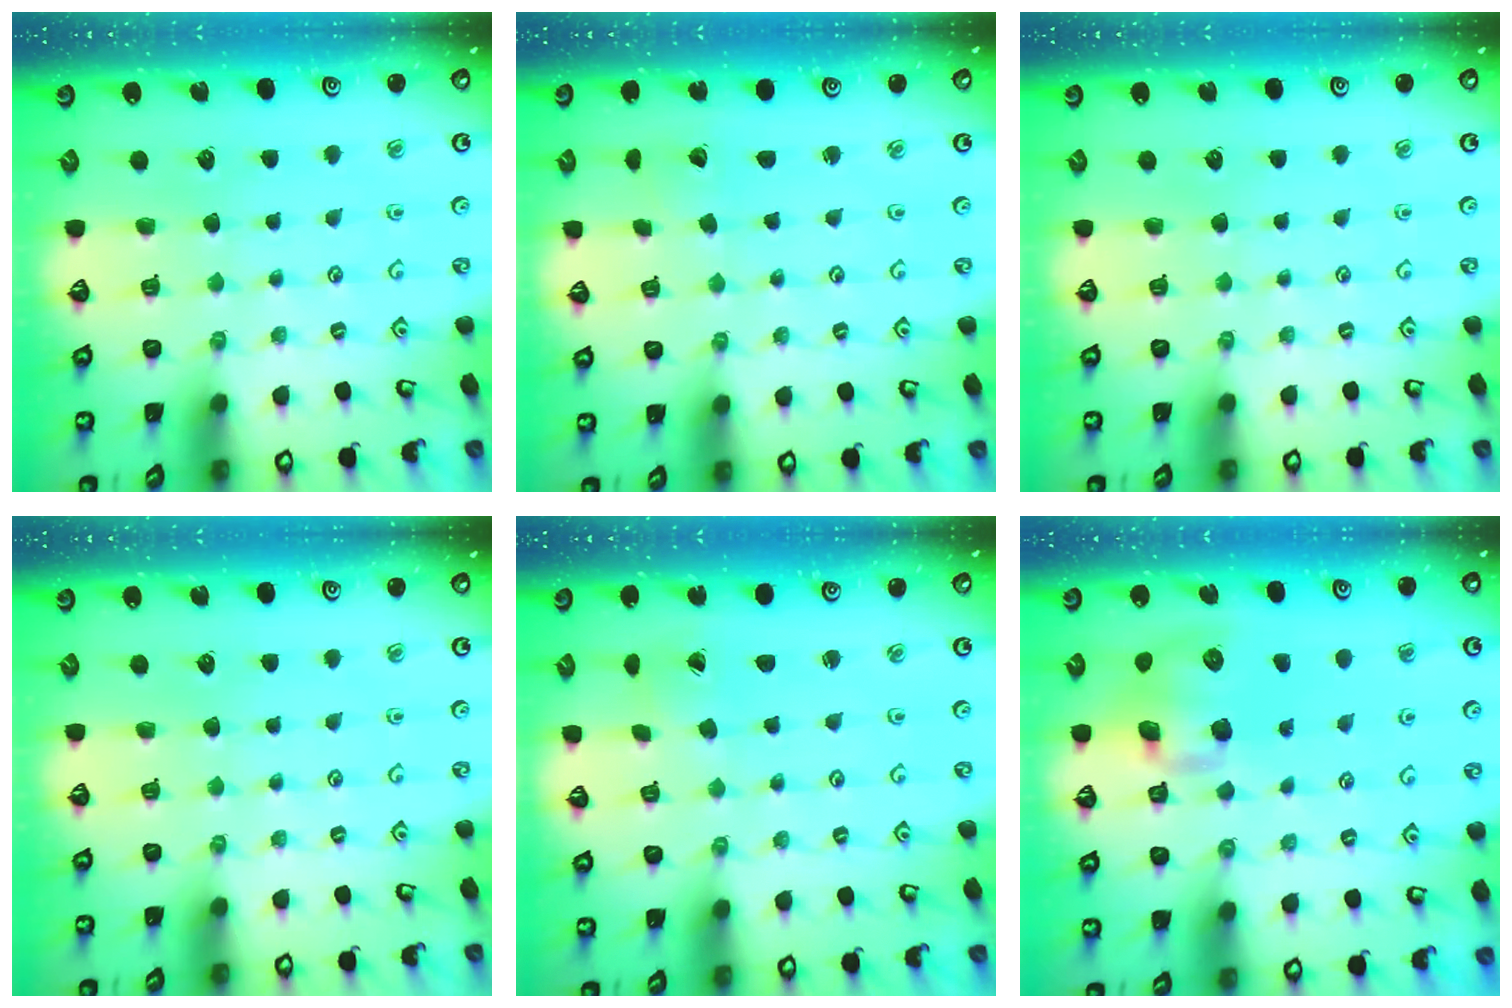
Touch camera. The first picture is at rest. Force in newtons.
{"total": 1.4, "press": 1.4, "slide": 0.0}
{"total": 0.0}
{"total": 0.0}
{"total": 1.0, "press": 1.0, "slide": 0.1}
{"total": 11.2, "press": 11.1, "slide": 1.9}